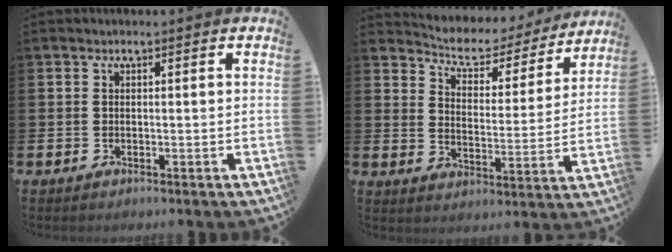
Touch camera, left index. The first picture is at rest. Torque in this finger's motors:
{"motor_torque": [-0.58, -0.64, -0.08, 0.02]}